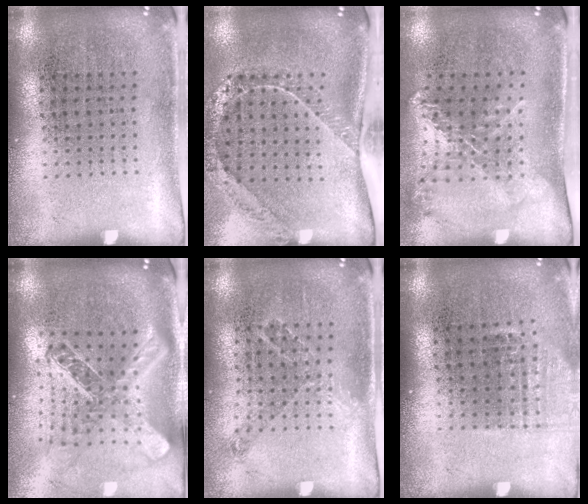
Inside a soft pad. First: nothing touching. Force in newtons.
{"total": 1.8, "press": 1.5, "slide": 1.1}
{"total": 1.5, "press": 1.3, "slide": 0.8}
{"total": 2.6, "press": 1.9, "slide": 1.8}
{"total": 0.8, "press": 0.8, "slide": 0.3}
{"total": 0.9, "press": 0.8, "slide": 0.4}